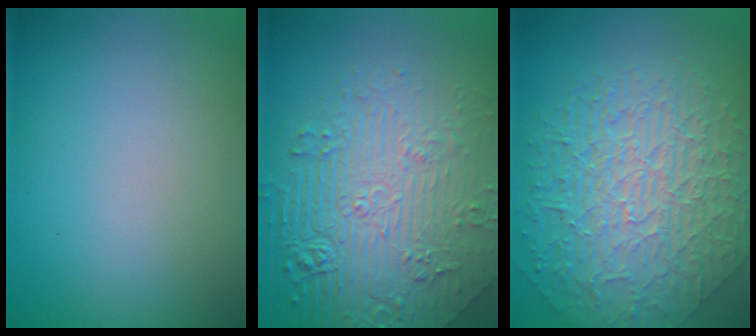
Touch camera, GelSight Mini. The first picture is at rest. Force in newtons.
{"total": 8.2, "press": 6.2, "slide": 5.4}
{"total": 10.0, "press": 6.6, "slide": 7.5}